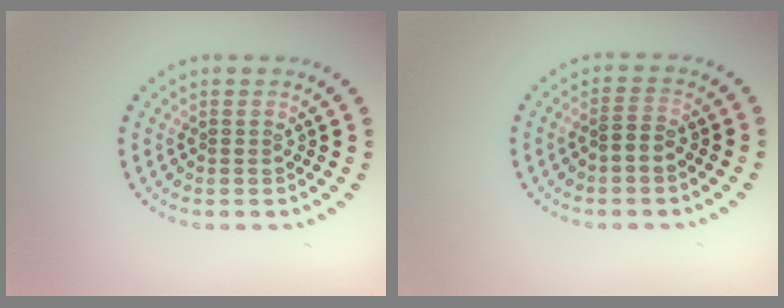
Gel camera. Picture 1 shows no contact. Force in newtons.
{"total": 1.6, "press": 1.5, "slide": 0.6}